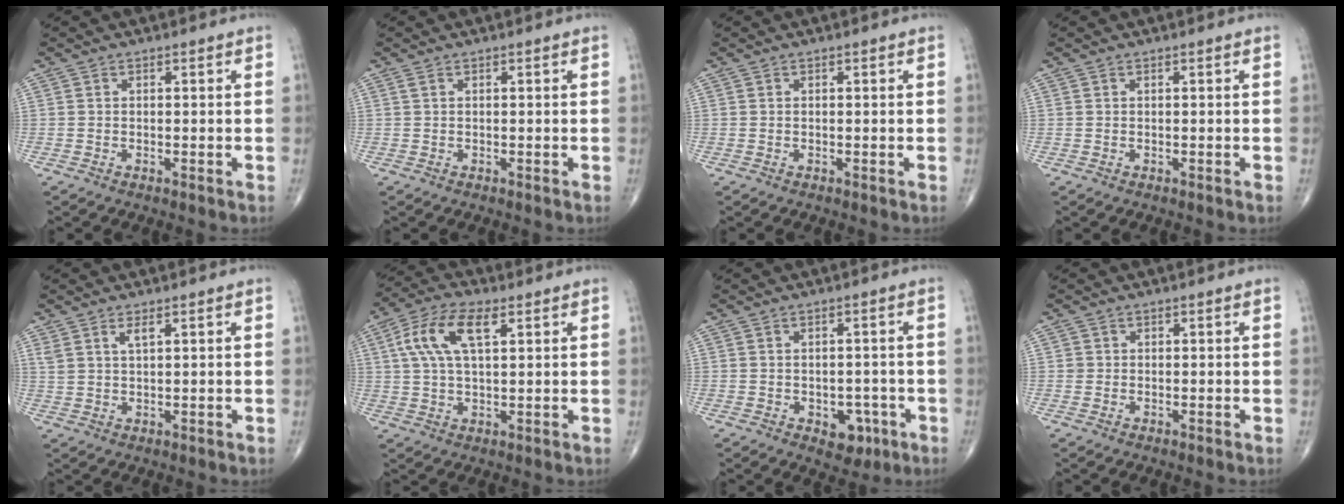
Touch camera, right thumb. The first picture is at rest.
{"total": 0.6, "force": [0.2, 0.2, 0.5], "torque": [-0.016, 0.007, 0.004]}
{"total": 0.0}
{"total": 0.0}
{"total": 2.8, "force": [1.6, 0.8, 2.1], "torque": [-0.044, -0.003, 0.035]}
{"total": 10.5, "force": [3.5, 4.6, 8.8], "torque": [-0.183, 0.013, 0.065]}
{"total": 5.3, "force": [-2.1, 3.6, 3.2], "torque": [-0.012, 0.012, -0.022]}
{"total": 0.8, "force": [0.0, 0.8, 0.0], "torque": [0.007, 0.004, 0.000]}